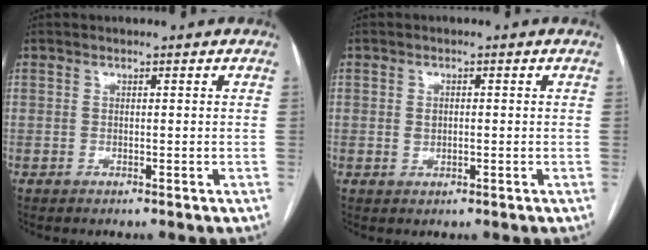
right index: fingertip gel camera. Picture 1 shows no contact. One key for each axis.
{"total": 1.6, "fx": 0.1, "fy": 1.2, "fz": 1.1, "tx": -0.018, "ty": 0.002, "tz": 0.006}